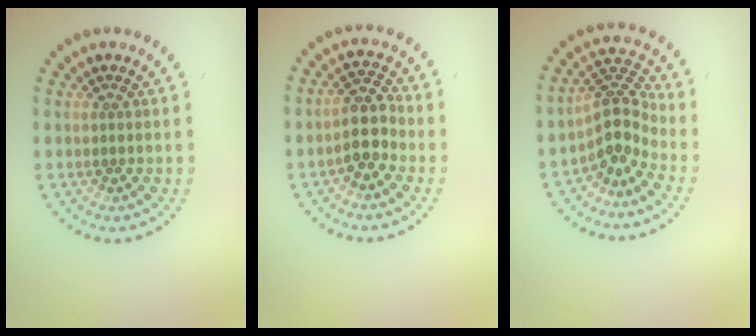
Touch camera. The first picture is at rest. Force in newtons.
{"total": 2.9, "press": 2.5, "slide": 1.4}
{"total": 3.5, "press": 2.6, "slide": 2.4}